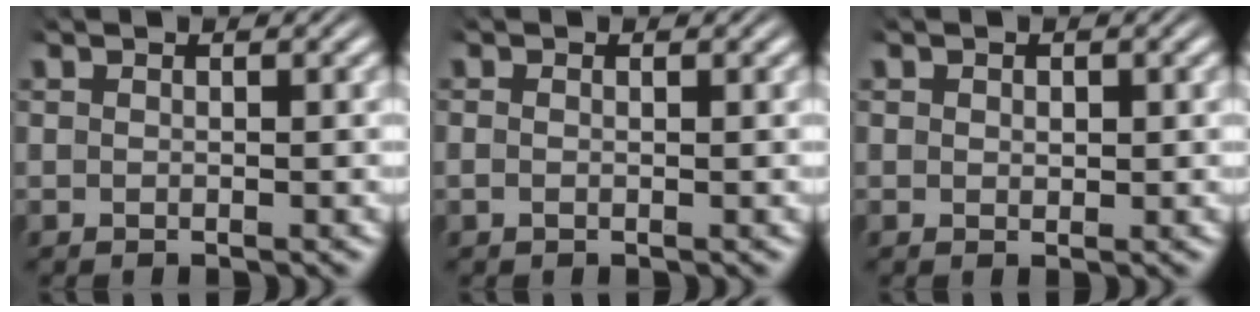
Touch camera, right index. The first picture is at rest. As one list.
[{"total": 0.7, "force": [-0.3, 0.4, 0.5], "torque": [-0.015, -0.008, -0.003]}, {"total": 0.7, "force": [0.2, 0.5, 0.5], "torque": [-0.010, -0.007, 0.007]}]